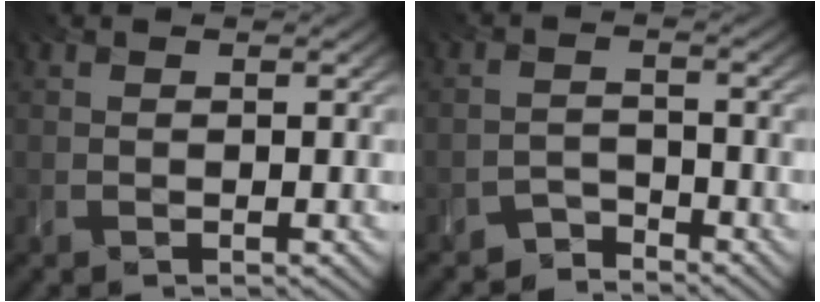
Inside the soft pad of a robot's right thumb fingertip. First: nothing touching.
{"total": 2.6, "force": [-2.5, 0.7, 0.1], "torque": [0.008, 0.006, -0.053]}